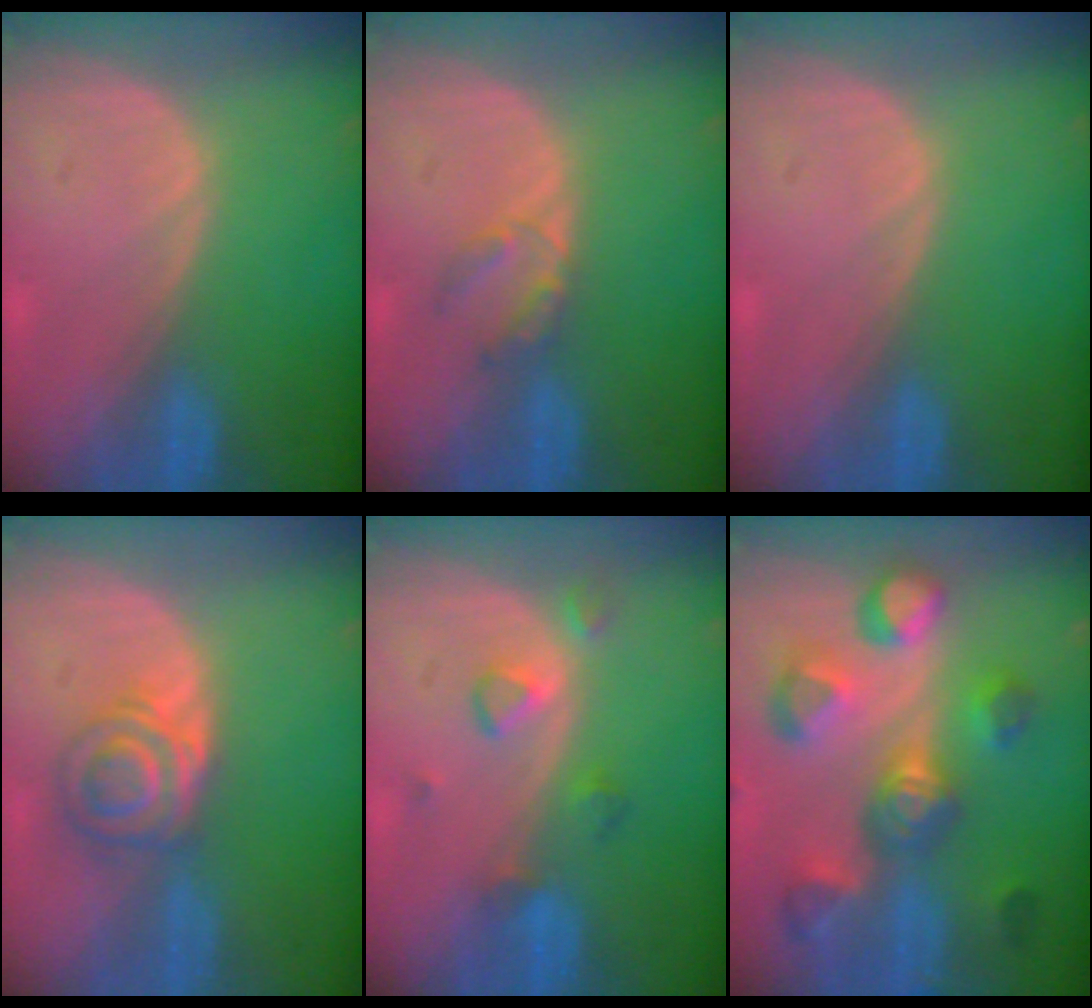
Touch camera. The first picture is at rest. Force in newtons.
{"total": 2.8, "press": 2.8, "slide": 0.3}
{"total": 0.0}
{"total": 6.0, "press": 5.5, "slide": 2.2}
{"total": 3.6, "press": 3.6, "slide": 0.4}
{"total": 10.6, "press": 10.0, "slide": 3.5}